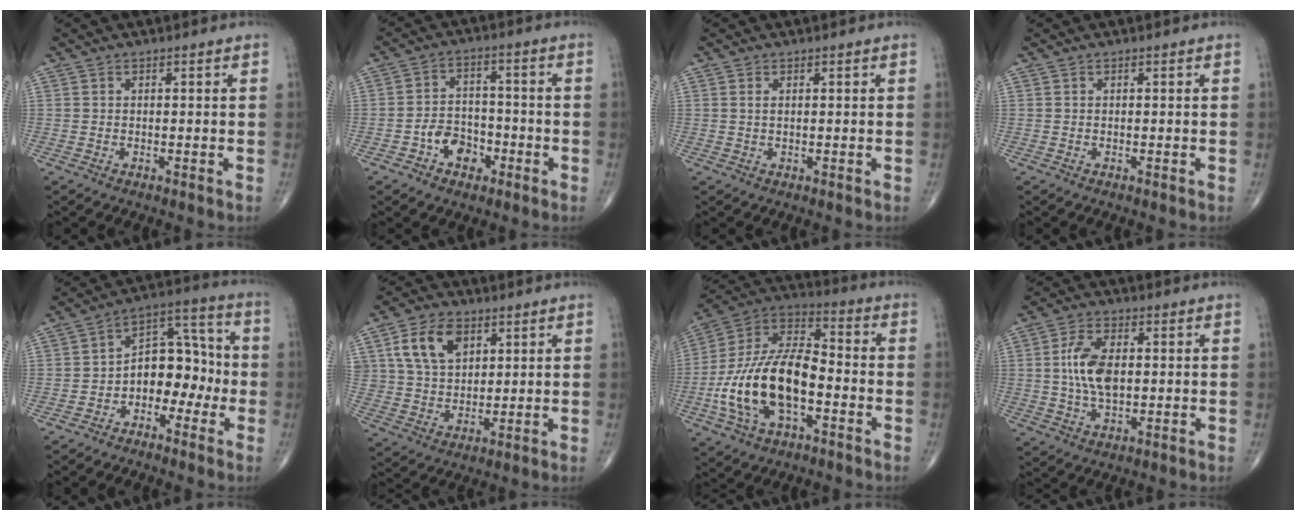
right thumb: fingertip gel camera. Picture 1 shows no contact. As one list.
[{"total": 7.1, "force": [-3.0, 5.2, 3.7], "torque": [-0.034, 0.033, -0.053]}, {"total": 0.7, "force": [0.2, 0.3, 0.6], "torque": [-0.016, 0.004, 0.007]}, {"total": 0.0}, {"total": 11.0, "force": [-2.9, 7.5, 7.4], "torque": [-0.073, 0.051, -0.059]}, {"total": 10.6, "force": [4.4, 7.2, 6.4], "torque": [-0.096, -0.011, 0.083]}, {"total": 20.7, "force": [-5.1, 10.7, 17.0], "torque": [-0.325, 0.037, -0.094]}, {"total": 8.8, "force": [0.7, 4.7, 7.4], "torque": [-0.143, 0.001, 0.013]}]